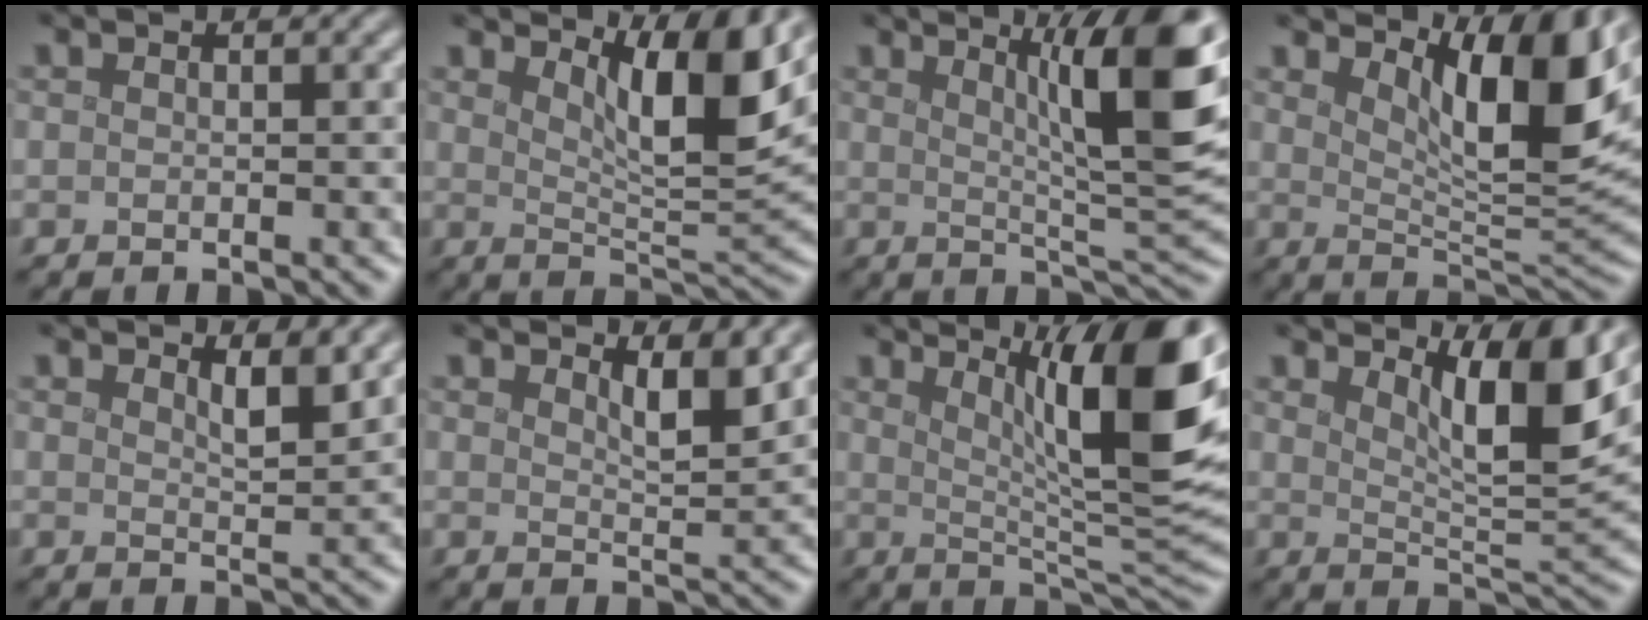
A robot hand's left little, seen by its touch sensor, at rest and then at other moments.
{"total": 7.4, "force": [4.0, 1.7, 6.1], "torque": [-0.090, -0.009, 0.067]}
{"total": 10.8, "force": [3.8, 2.0, 9.9], "torque": [-0.117, 0.012, 0.059]}
{"total": 9.1, "force": [4.3, 2.6, 7.6], "torque": [-0.120, -0.011, 0.074]}
{"total": 2.5, "force": [1.8, 0.5, 1.7], "torque": [-0.021, -0.006, 0.029]}
{"total": 3.1, "force": [2.2, 0.6, 2.0], "torque": [-0.028, -0.008, 0.036]}
{"total": 12.1, "force": [4.2, 2.5, 11.0], "torque": [-0.142, -0.001, 0.069]}
{"total": 7.3, "force": [3.9, 1.5, 6.0], "torque": [-0.087, -0.007, 0.066]}